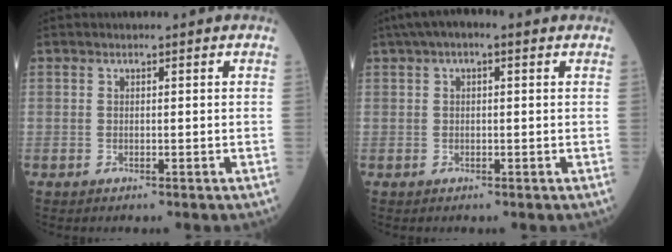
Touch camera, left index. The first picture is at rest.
{"total": 4.9, "force": [2.6, 1.5, 3.8], "torque": [-0.071, 0.036, 0.038]}